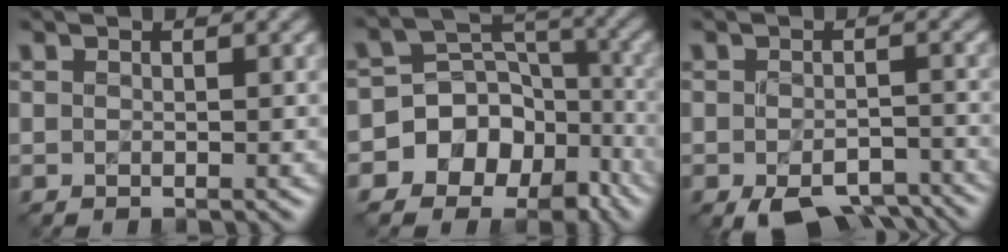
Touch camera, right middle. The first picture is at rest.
{"total": 9.9, "force": [-5.6, 7.7, 2.7], "torque": [-0.033, 0.009, -0.109]}
{"total": 6.4, "force": [-4.3, 2.9, 3.6], "torque": [-0.052, -0.016, -0.062]}